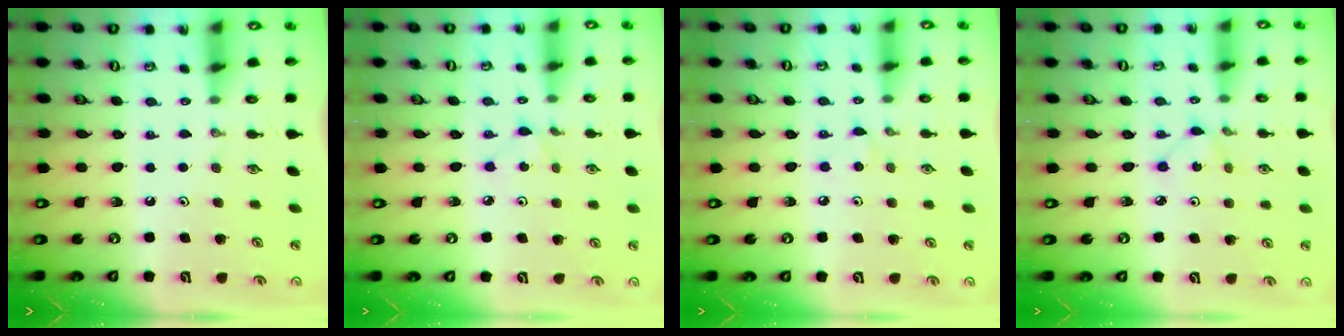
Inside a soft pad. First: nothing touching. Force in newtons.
{"total": 2.3, "press": 2.3, "slide": 0.3}
{"total": 3.4, "press": 3.4, "slide": 0.3}
{"total": 1.0, "press": 1.0, "slide": 0.1}